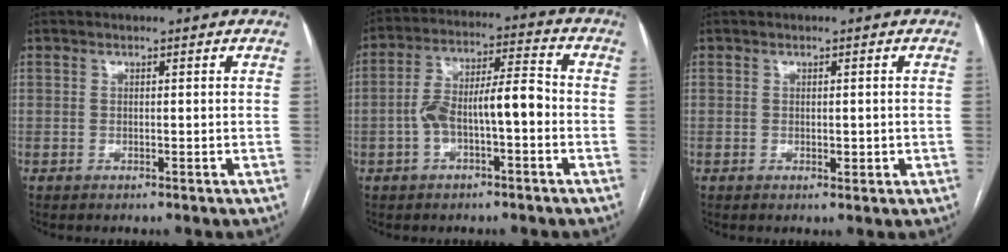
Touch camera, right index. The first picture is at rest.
{"total": 9.6, "force": [-2.0, 2.8, 9.0], "torque": [-0.169, 0.036, -0.031]}
{"total": 1.3, "force": [-0.1, 0.8, 1.0], "torque": [-0.011, -0.001, 0.002]}